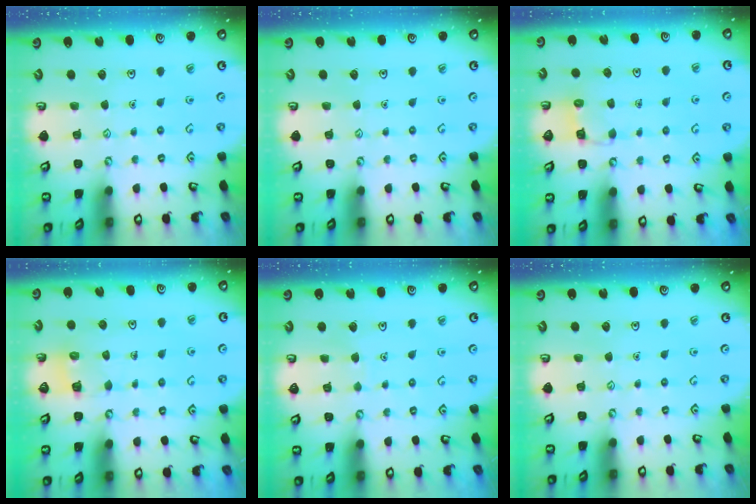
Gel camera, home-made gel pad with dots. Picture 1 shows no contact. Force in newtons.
{"total": 0.0}
{"total": 3.1, "press": 3.1, "slide": 0.3}
{"total": 2.5, "press": 2.5, "slide": 0.1}
{"total": 2.5, "press": 2.5, "slide": 0.2}
{"total": 0.0}